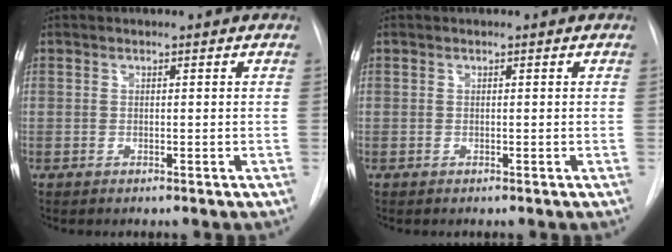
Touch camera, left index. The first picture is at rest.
{"total": 0.0}